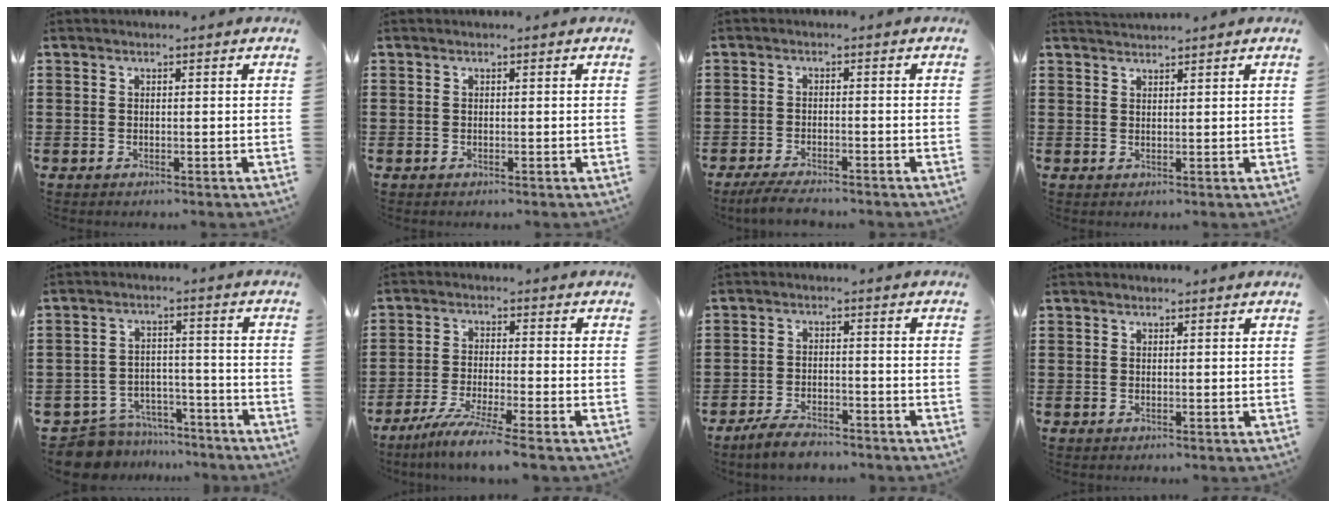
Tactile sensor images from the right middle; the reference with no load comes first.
{"total": 0.0}
{"total": 3.3, "force": [-3.0, 0.3, 1.2], "torque": [-0.034, -0.006, -0.063]}
{"total": 1.6, "force": [1.6, 0.0, 0.0], "torque": [-0.003, 0.001, 0.030]}
{"total": 7.2, "force": [-7.0, 1.5, 0.6], "torque": [-0.024, 0.013, -0.144]}
{"total": 5.4, "force": [-4.6, -0.6, 2.8], "torque": [-0.063, -0.023, -0.090]}
{"total": 4.2, "force": [-3.8, 0.9, 1.5], "torque": [-0.032, 0.004, -0.078]}
{"total": 0.0}